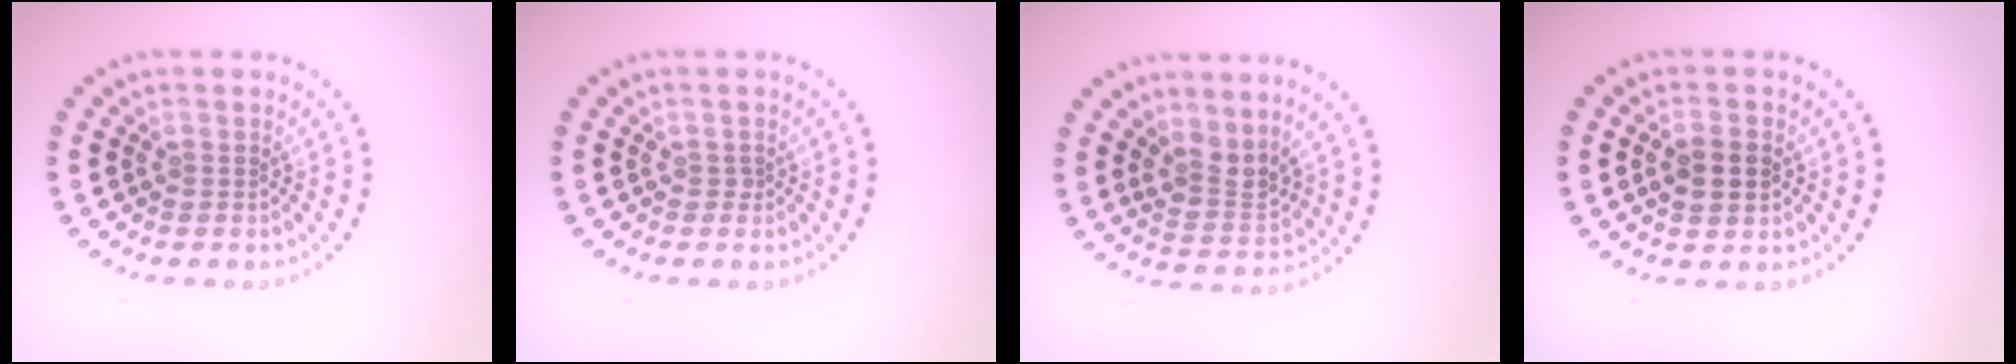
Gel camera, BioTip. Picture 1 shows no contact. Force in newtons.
{"total": 0.6, "press": 0.4, "slide": 0.4}
{"total": 2.7, "press": 2.1, "slide": 1.7}
{"total": 2.2, "press": 2.2, "slide": 0.1}